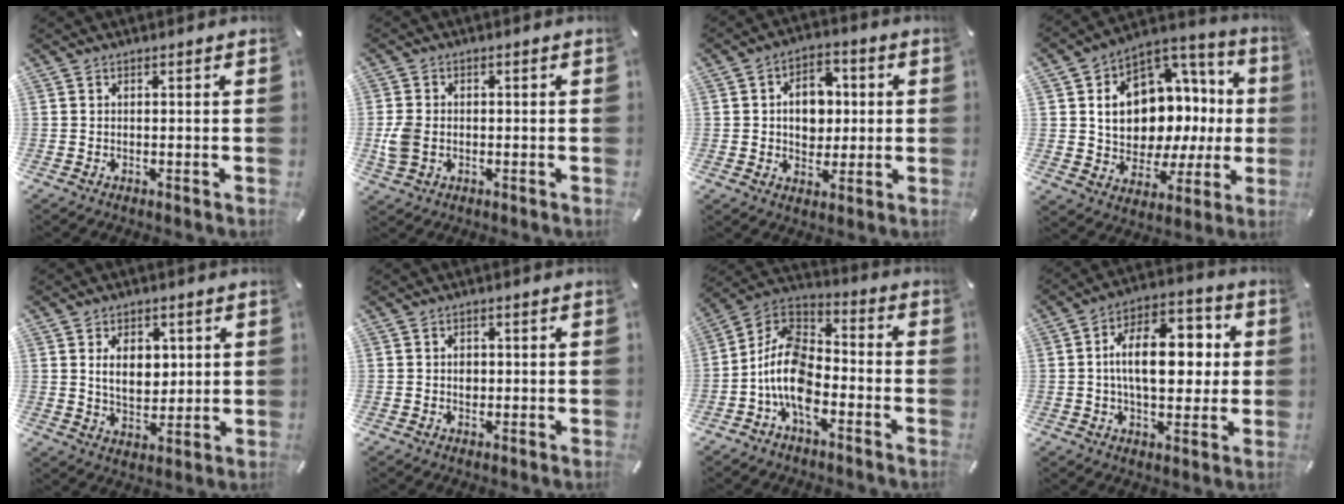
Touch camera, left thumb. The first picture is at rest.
{"total": 5.4, "force": [-0.6, 4.1, 3.4], "torque": [-0.079, 0.002, -0.010]}
{"total": 9.5, "force": [0.4, 7.5, 5.8], "torque": [-0.087, 0.005, 0.005]}
{"total": 14.5, "force": [2.5, 11.3, 8.9], "torque": [-0.141, -0.041, 0.052]}
{"total": 7.9, "force": [2.0, 5.7, 5.1], "torque": [-0.088, -0.002, 0.031]}
{"total": 1.9, "force": [0.0, 1.6, 1.0], "torque": [-0.013, 0.003, -0.003]}
{"total": 12.9, "force": [-6.1, 7.3, 8.6], "torque": [-0.191, 0.013, -0.122]}
{"total": 16.3, "force": [1.3, 9.3, 13.4], "torque": [-0.221, 0.005, 0.020]}